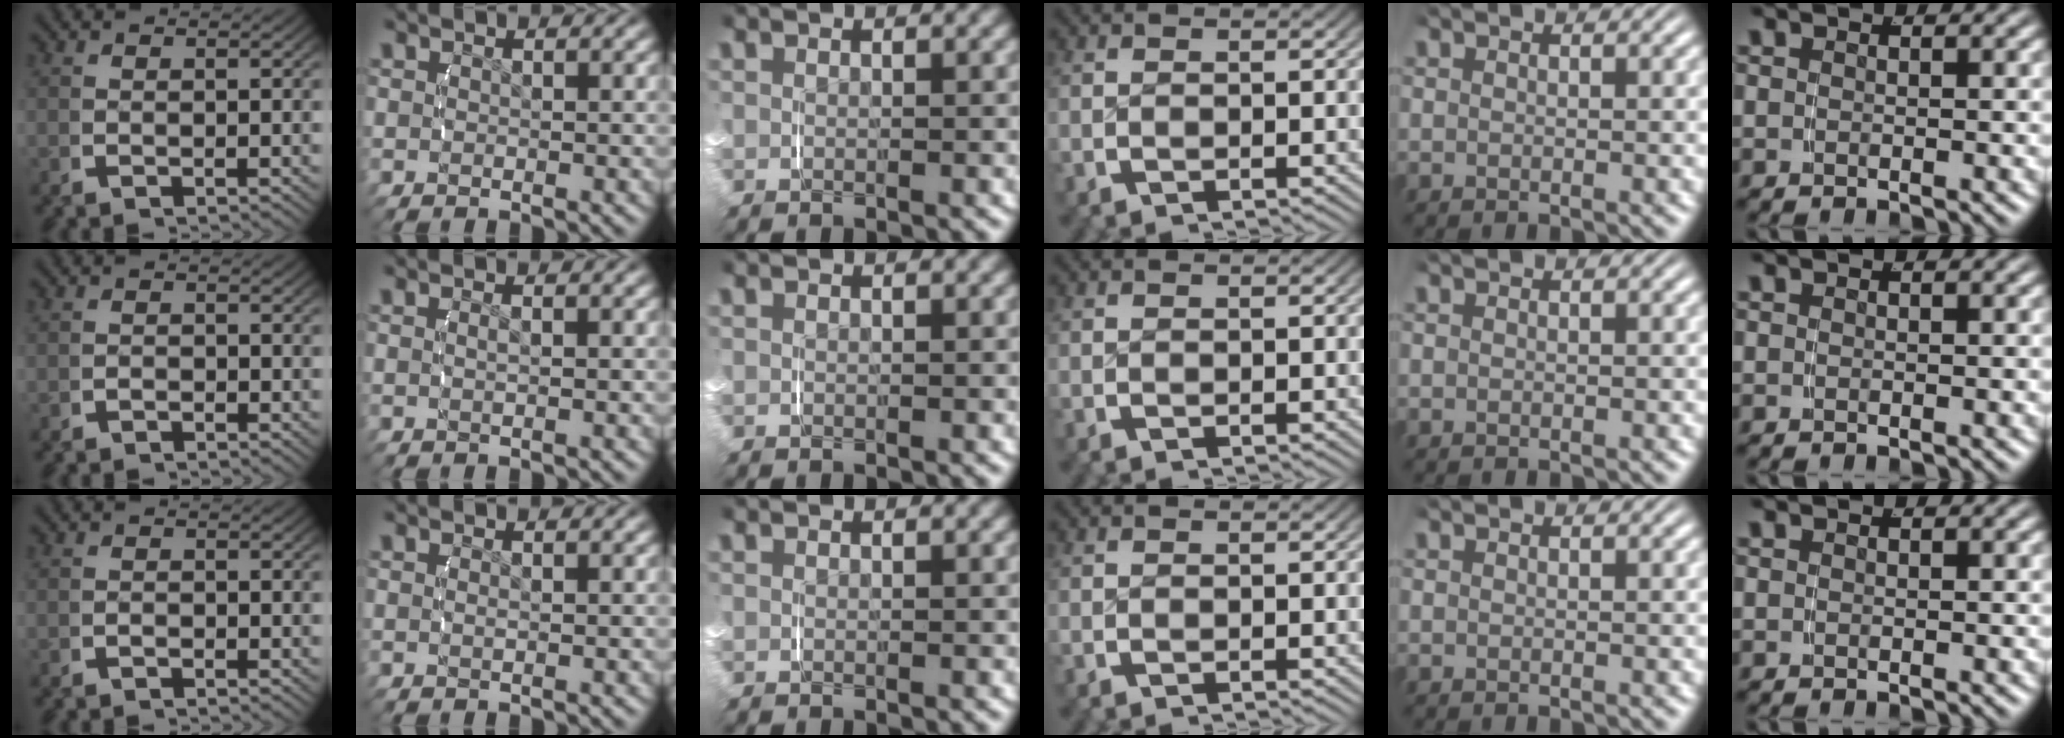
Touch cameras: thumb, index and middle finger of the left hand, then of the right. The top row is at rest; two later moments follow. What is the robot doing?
{"motion": "lift_and_place", "object": "small bumper sticker"}